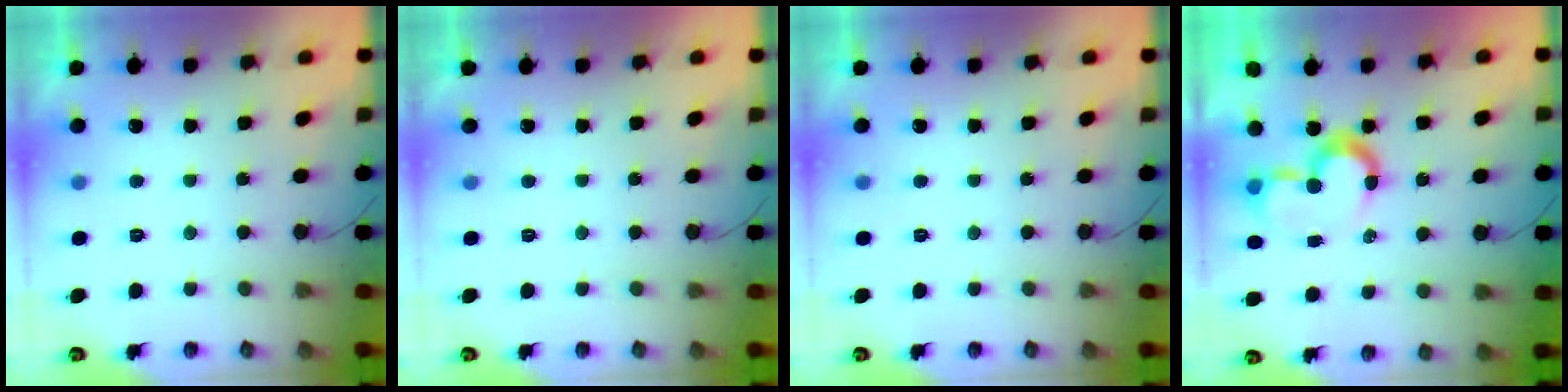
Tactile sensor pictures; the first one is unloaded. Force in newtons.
{"total": 1.9, "press": 1.9, "slide": 0.0}
{"total": 0.0}
{"total": 8.5, "press": 8.4, "slide": 0.2}